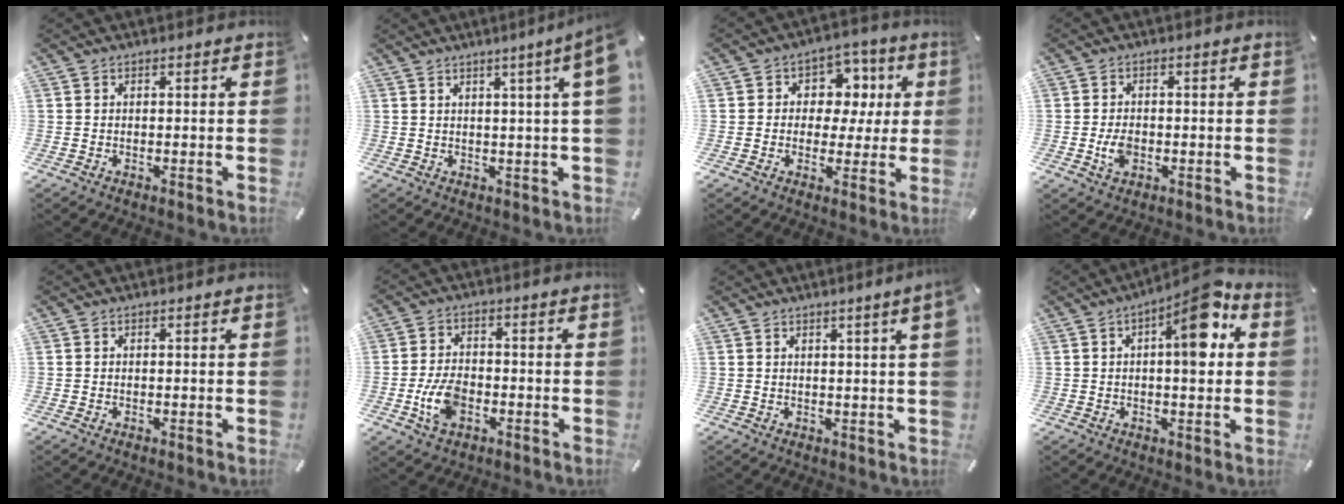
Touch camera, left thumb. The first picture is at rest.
{"total": 6.7, "force": [3.4, -0.5, 5.8], "torque": [-0.098, -0.015, 0.053]}
{"total": 9.1, "force": [1.5, 8.2, 3.8], "torque": [-0.047, -0.005, 0.025]}
{"total": 4.4, "force": [-0.9, 3.1, 3.0], "torque": [-0.071, -0.002, -0.019]}
{"total": 0.0}
{"total": 8.2, "force": [-2.6, 5.3, 5.8], "torque": [-0.123, 0.011, -0.045]}
{"total": 3.8, "force": [1.8, -0.2, 3.3], "torque": [-0.063, -0.003, 0.029]}
{"total": 12.9, "force": [3.6, 4.5, 11.6], "torque": [-0.152, -0.014, 0.049]}